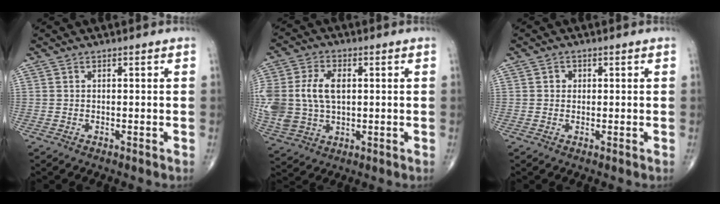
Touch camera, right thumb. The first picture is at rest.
{"total": 16.5, "force": [1.4, 11.3, 12.0], "torque": [-0.289, 0.001, 0.039]}
{"total": 1.4, "force": [0.2, 1.3, 0.5], "torque": [0.000, 0.002, 0.001]}